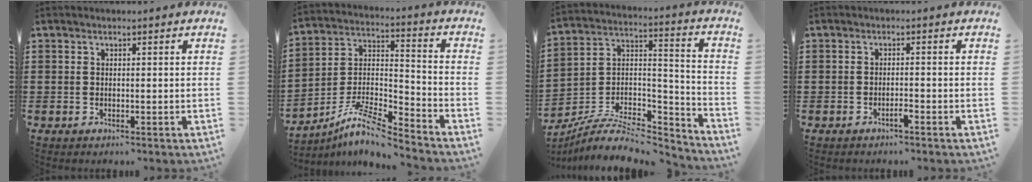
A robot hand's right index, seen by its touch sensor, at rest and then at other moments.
{"total": 9.1, "force": [-8.0, 1.2, 4.2], "torque": [-0.091, 0.010, -0.160]}
{"total": 7.6, "force": [-6.3, 2.9, 3.2], "torque": [-0.063, 0.005, -0.125]}
{"total": 1.3, "force": [-1.0, 0.0, 0.8], "torque": [-0.016, -0.004, -0.018]}